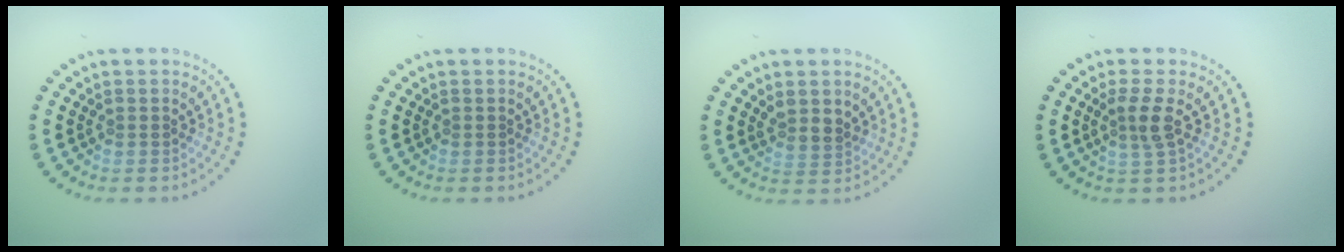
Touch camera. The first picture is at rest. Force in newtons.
{"total": 0.0}
{"total": 2.2, "press": 1.9, "slide": 1.2}
{"total": 2.2, "press": 1.9, "slide": 1.2}